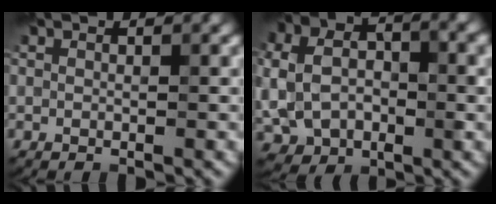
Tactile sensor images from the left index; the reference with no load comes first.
{"total": 9.4, "force": [-0.4, 7.2, 6.1], "torque": [-0.128, 0.005, -0.003]}